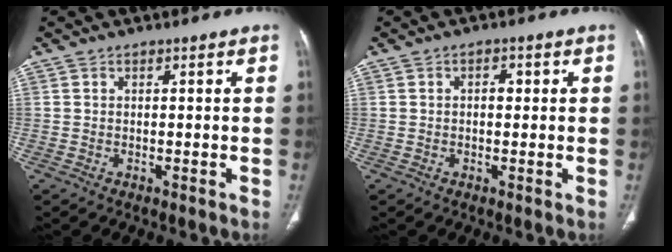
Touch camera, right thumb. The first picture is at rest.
{"total": 1.8, "force": [0.2, 1.1, 1.4], "torque": [-0.017, 0.005, -0.001]}